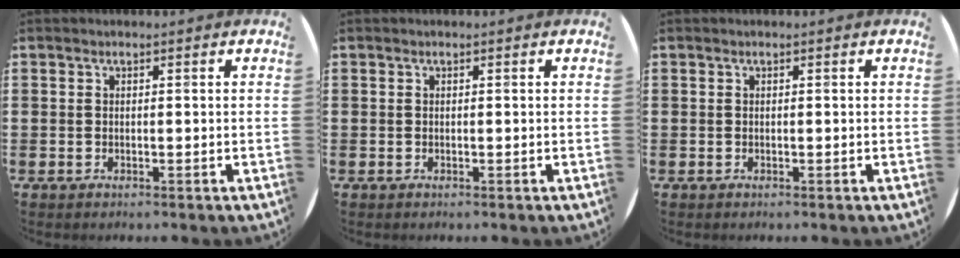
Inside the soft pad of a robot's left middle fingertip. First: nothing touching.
{"total": 0.0}
{"total": 0.0}